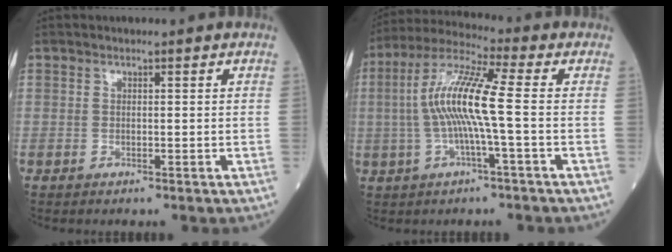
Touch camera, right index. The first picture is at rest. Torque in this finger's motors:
{"motor_torque": [1.67, -0.27, 0.87, 0.21]}